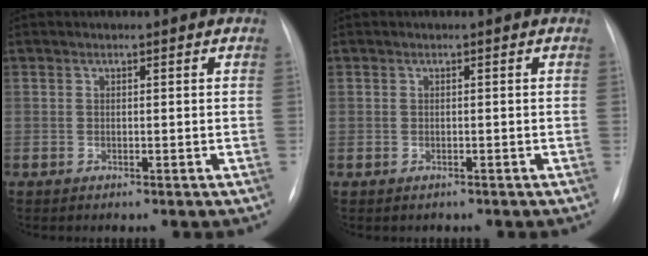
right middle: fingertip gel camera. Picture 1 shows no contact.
{"total": 0.9, "force": [-0.4, 0.8, -0.1], "torque": [-0.003, 0.005, -0.006]}